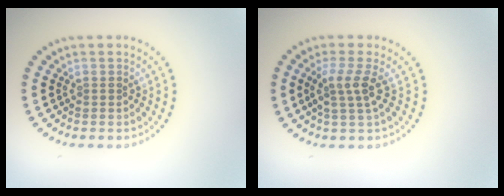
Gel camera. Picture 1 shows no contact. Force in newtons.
{"total": 2.6, "press": 2.0, "slide": 1.7}